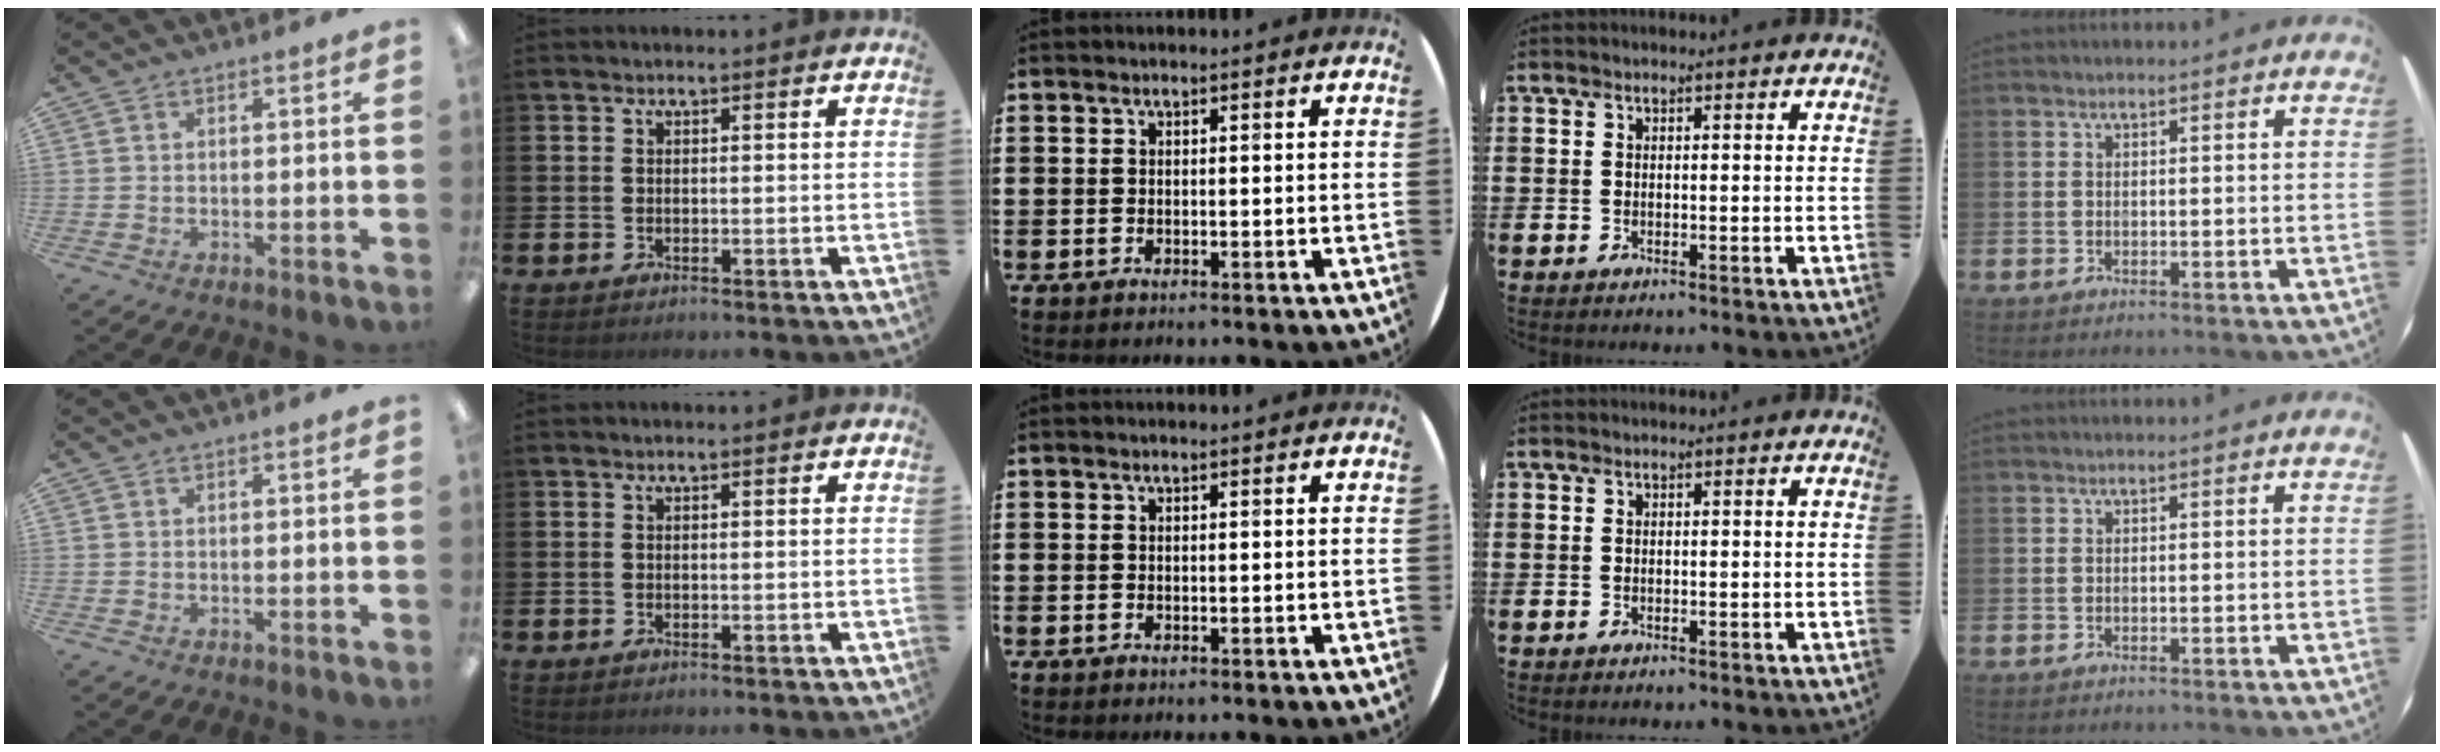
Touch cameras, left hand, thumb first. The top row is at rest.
{}